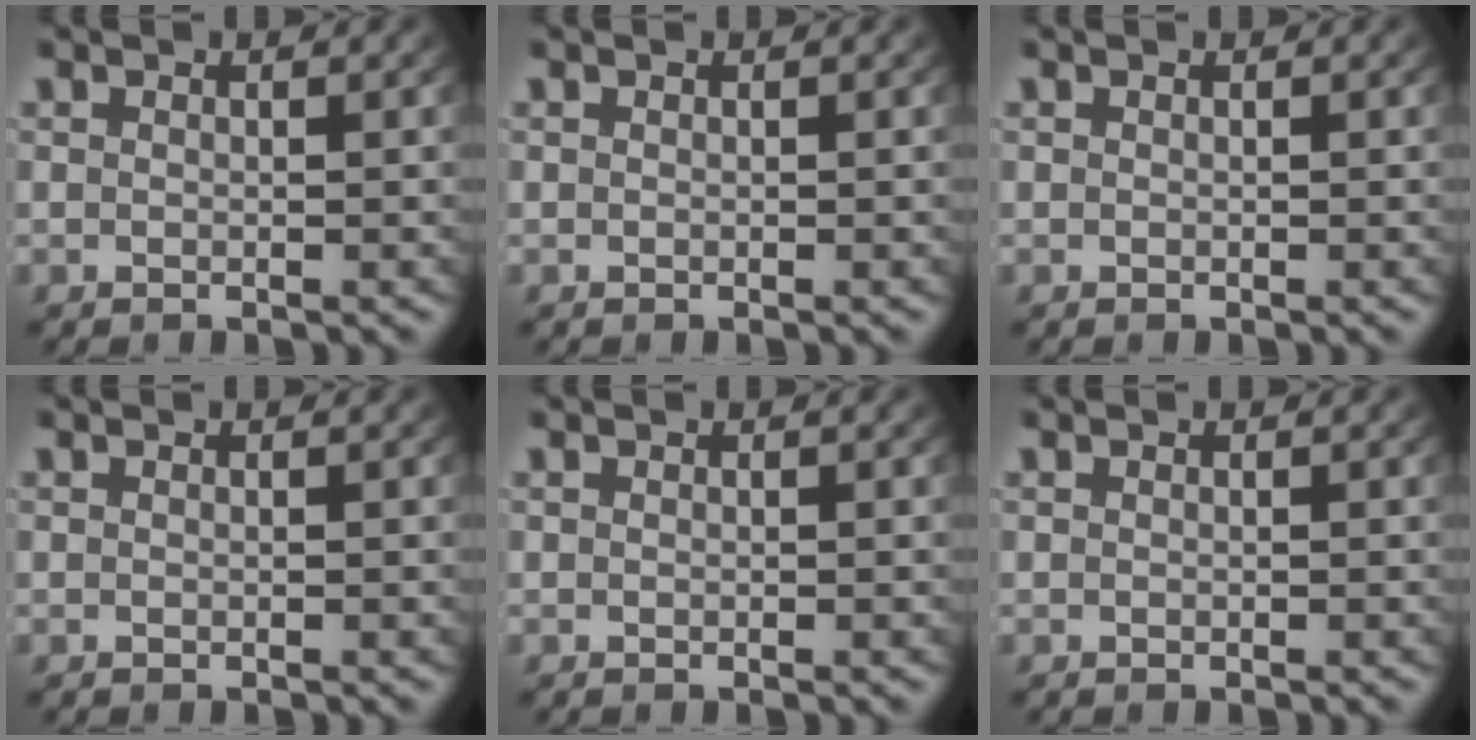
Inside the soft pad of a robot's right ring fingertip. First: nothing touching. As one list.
[{"total": 0.0}, {"total": 0.0}, {"total": 0.0}, {"total": 0.0}, {"total": 0.0}]